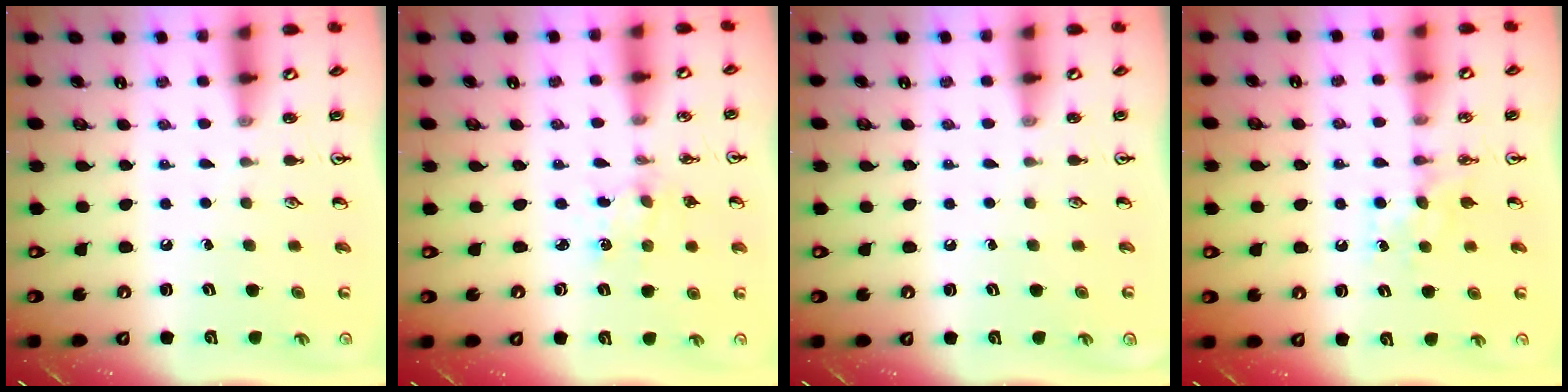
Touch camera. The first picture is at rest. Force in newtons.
{"total": 2.7, "press": 2.6, "slide": 0.4}
{"total": 0.0}
{"total": 5.1, "press": 5.0, "slide": 0.6}